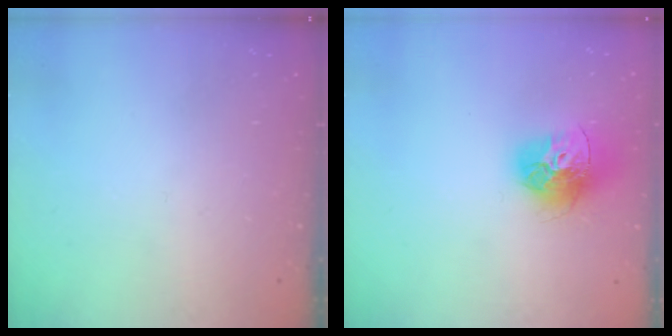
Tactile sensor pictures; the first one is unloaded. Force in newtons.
{"total": 15.3, "press": 15.2, "slide": 1.7}